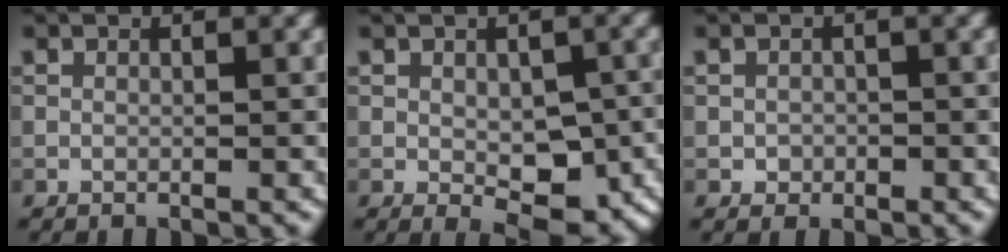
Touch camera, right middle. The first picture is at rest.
{"total": 6.7, "force": [-1.7, 3.7, 5.4], "torque": [-0.079, -0.021, -0.014]}
{"total": 1.1, "force": [-0.3, 1.0, 0.3], "torque": [-0.001, -0.003, -0.008]}